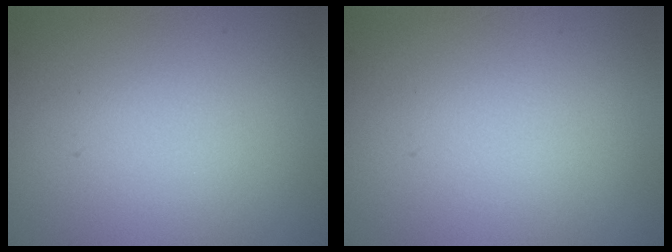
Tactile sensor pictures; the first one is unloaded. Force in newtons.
{"total": 0.0}